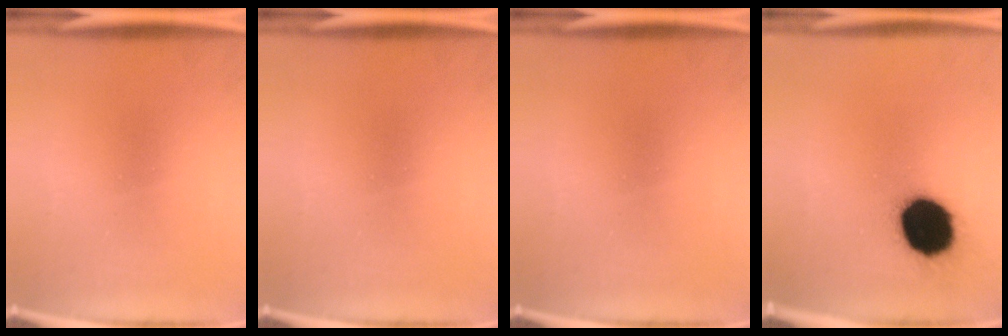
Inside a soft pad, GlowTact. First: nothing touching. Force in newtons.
{"total": 0.0}
{"total": 0.0}
{"total": 17.4}